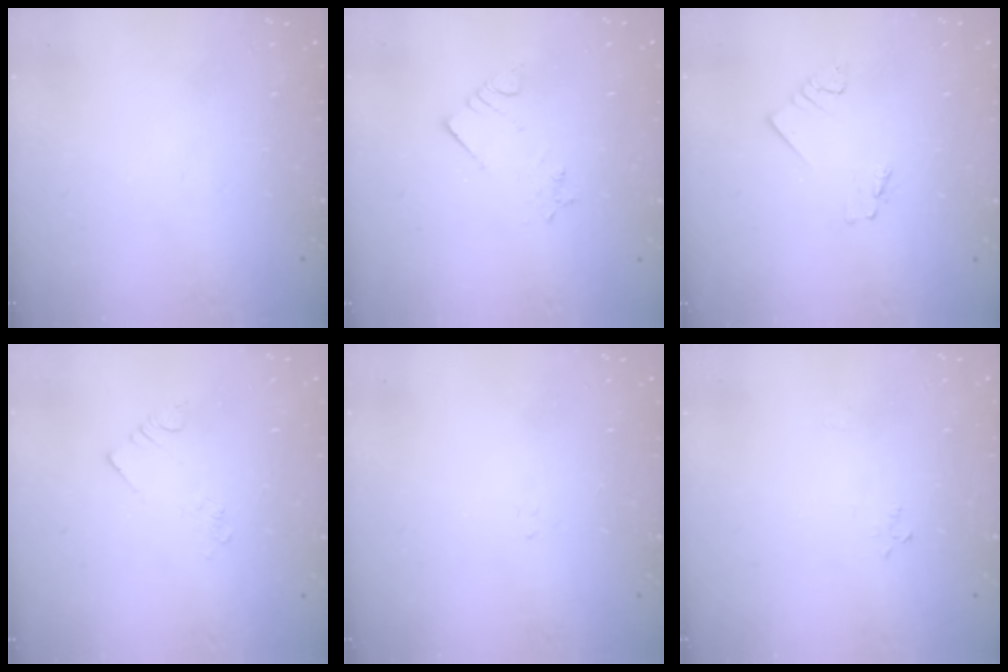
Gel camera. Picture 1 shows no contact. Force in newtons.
{"total": 2.6, "press": 2.6, "slide": 0.2}
{"total": 2.1, "press": 2.1, "slide": 0.2}
{"total": 1.9, "press": 1.9, "slide": 0.1}
{"total": 1.5, "press": 1.5, "slide": 0.2}
{"total": 2.9, "press": 2.9, "slide": 0.3}